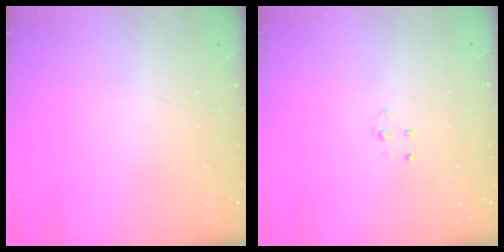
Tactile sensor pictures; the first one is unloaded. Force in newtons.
{"total": 3.8, "press": 3.8, "slide": 0.3}